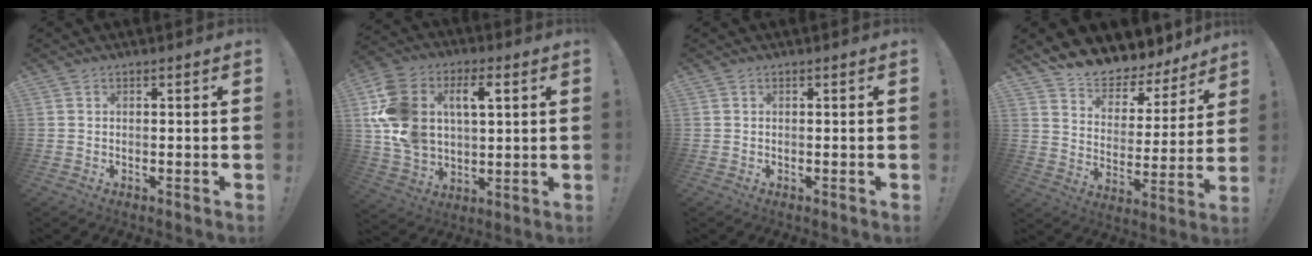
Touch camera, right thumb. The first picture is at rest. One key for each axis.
{"total": 17.9, "fx": 5.2, "fy": 12.2, "fz": 12.1, "tx": -0.232, "ty": -0.010, "tz": 0.091}
{"total": 0.0}
{"total": 9.6, "fx": 9.1, "fy": 2.8, "fz": 1.3, "tx": -0.040, "ty": -0.090, "tz": 0.162}